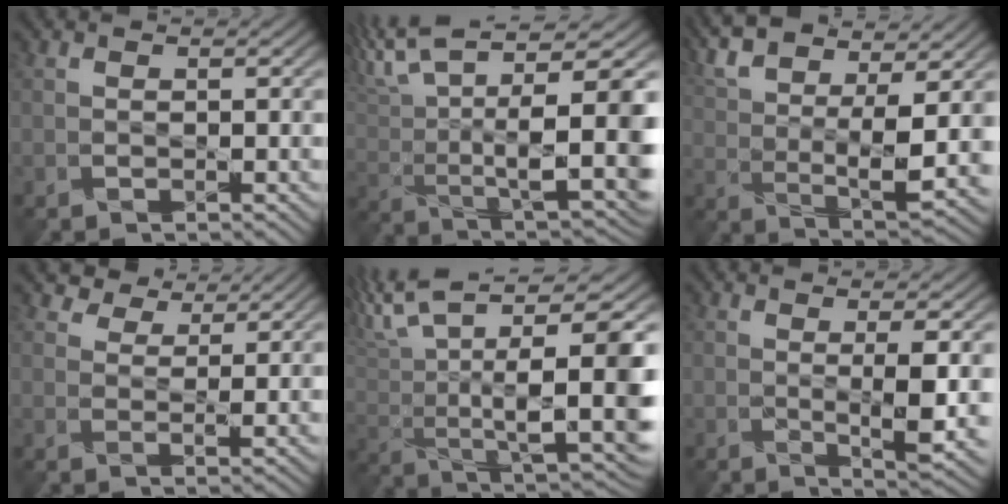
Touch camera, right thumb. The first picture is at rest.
{"total": 13.6, "force": [3.1, 5.1, 12.2], "torque": [-0.241, 0.021, 0.066]}
{"total": 11.6, "force": [6.4, 2.9, 9.1], "torque": [-0.212, 0.014, 0.129]}
{"total": 4.6, "force": [4.2, 1.5, 1.2], "torque": [-0.026, 0.008, 0.072]}
{"total": 13.9, "force": [1.8, 5.6, 12.6], "torque": [-0.242, 0.008, 0.047]}
{"total": 5.0, "force": [0.2, 0.4, 5.0], "torque": [-0.084, -0.001, 0.009]}